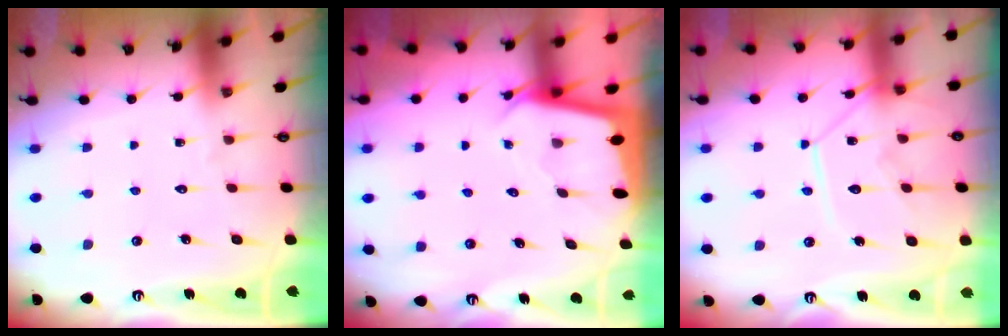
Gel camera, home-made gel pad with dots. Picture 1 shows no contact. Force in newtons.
{"total": 2.1, "press": 2.1, "slide": 0.1}
{"total": 12.7, "press": 12.6, "slide": 1.6}